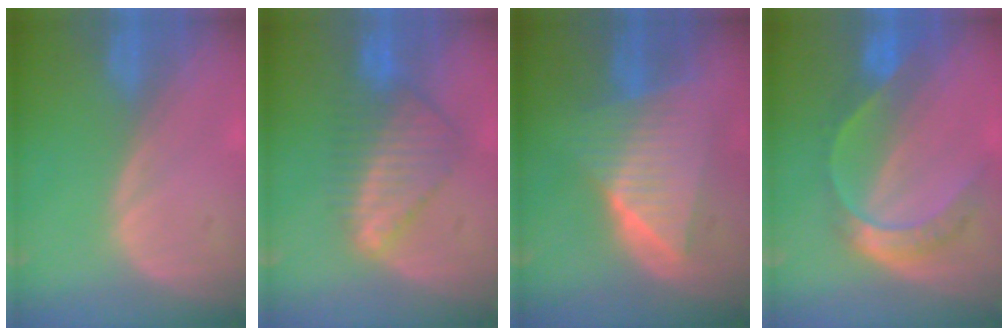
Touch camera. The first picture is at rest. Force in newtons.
{"total": 7.6, "press": 7.1, "slide": 2.7}
{"total": 8.8, "press": 8.8, "slide": 0.5}
{"total": 7.6, "press": 6.3, "slide": 4.3}